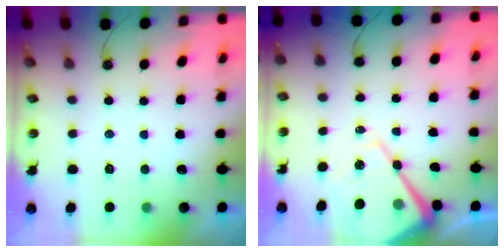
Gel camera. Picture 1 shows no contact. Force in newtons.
{"total": 13.4, "press": 13.4, "slide": 1.5}